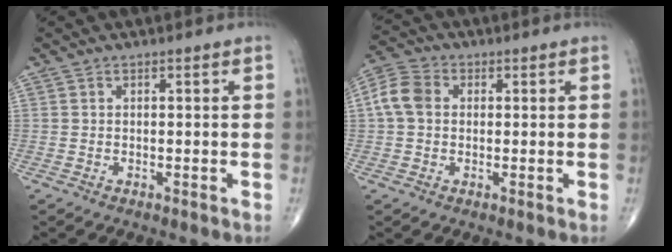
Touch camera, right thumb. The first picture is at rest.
{"total": 6.4, "force": [0.6, 4.9, 4.0], "torque": [-0.083, 0.019, 0.005]}